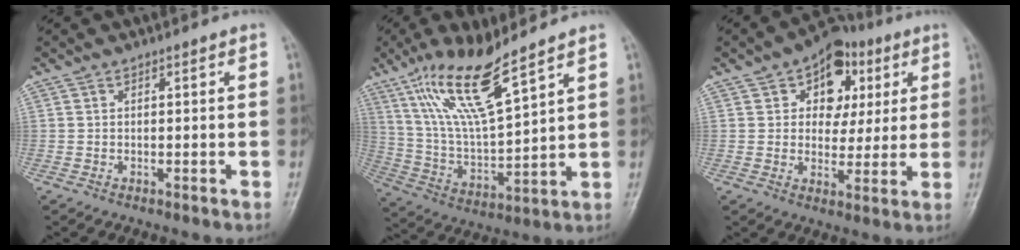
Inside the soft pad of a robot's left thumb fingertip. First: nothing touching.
{"total": 15.3, "force": [10.1, 3.0, 11.1], "torque": [-0.210, -0.050, 0.210]}
{"total": 11.9, "force": [4.3, 8.6, 6.9], "torque": [-0.044, -0.004, 0.060]}